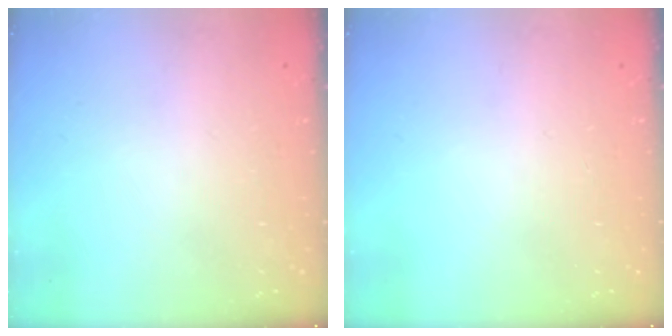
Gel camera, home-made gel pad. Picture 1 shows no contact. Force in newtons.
{"total": 0.0}